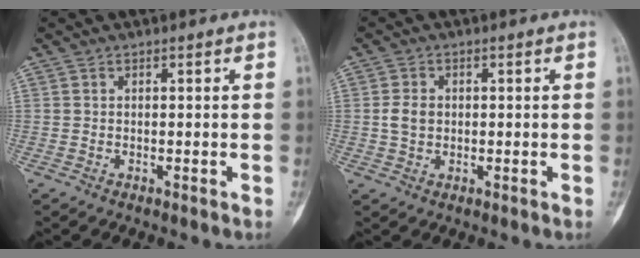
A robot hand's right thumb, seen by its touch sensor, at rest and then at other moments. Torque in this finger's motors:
{"motor_torque": [0.60, 0.50, 0.30, -0.17, 0.03]}